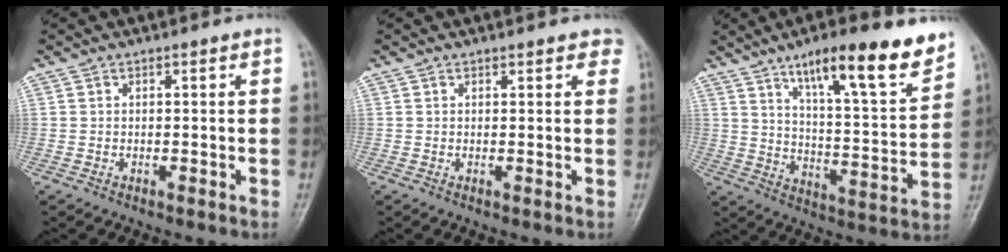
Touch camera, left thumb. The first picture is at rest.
{"total": 2.4, "force": [1.7, 1.1, 1.2], "torque": [0.006, 0.000, 0.014]}
{"total": 17.9, "force": [11.8, 3.8, 12.9], "torque": [-0.167, -0.061, 0.187]}